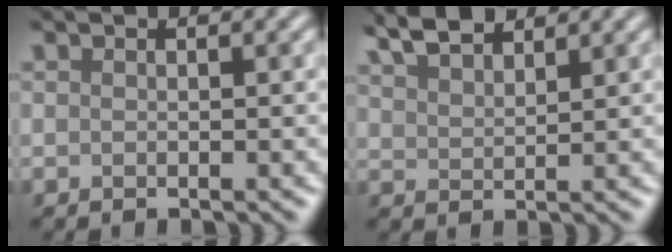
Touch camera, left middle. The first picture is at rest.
{"total": 3.7, "force": [3.3, 0.9, 1.5], "torque": [-0.033, 0.009, 0.066]}